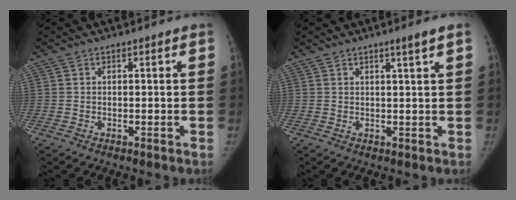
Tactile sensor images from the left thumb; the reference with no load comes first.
{"total": 2.4, "force": [1.4, -0.4, 1.9], "torque": [-0.031, -0.010, 0.024]}